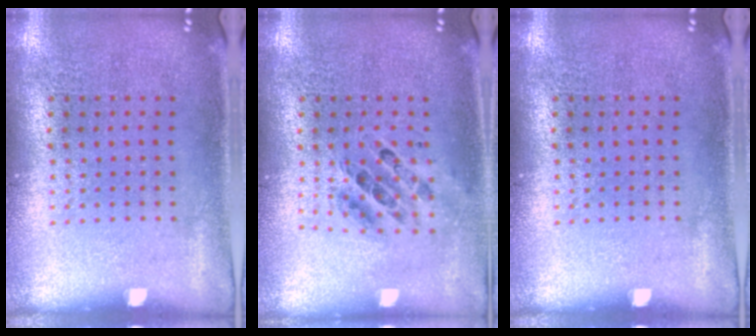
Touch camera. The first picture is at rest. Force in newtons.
{"total": 0.6, "press": 0.6, "slide": 0.2}
{"total": 0.0}